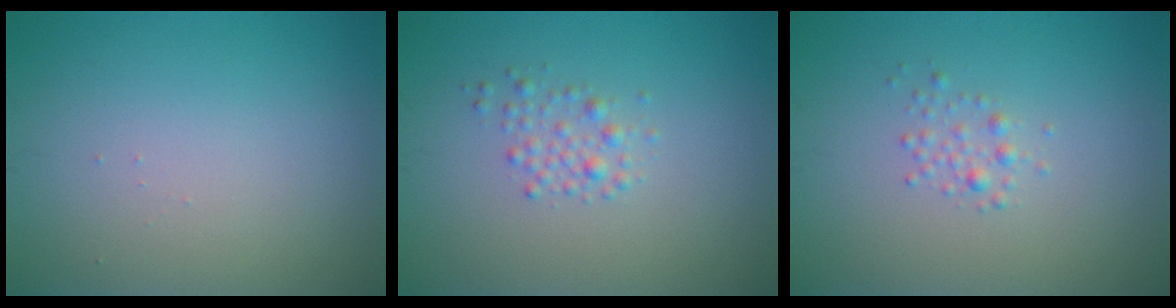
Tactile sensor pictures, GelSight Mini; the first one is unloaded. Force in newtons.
{"total": 1.6, "press": 1.6, "slide": 0.1}
{"total": 1.2, "press": 1.2, "slide": 0.0}